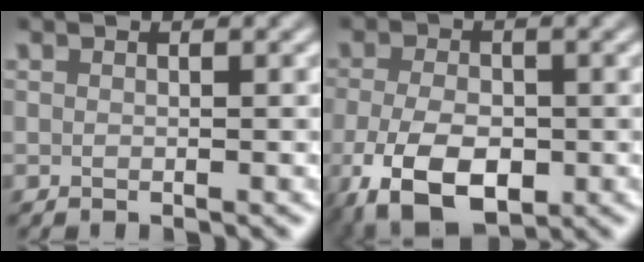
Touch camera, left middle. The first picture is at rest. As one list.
[{"total": 7.3, "force": [-2.6, 4.2, 5.4], "torque": [-0.121, -0.013, -0.049]}]